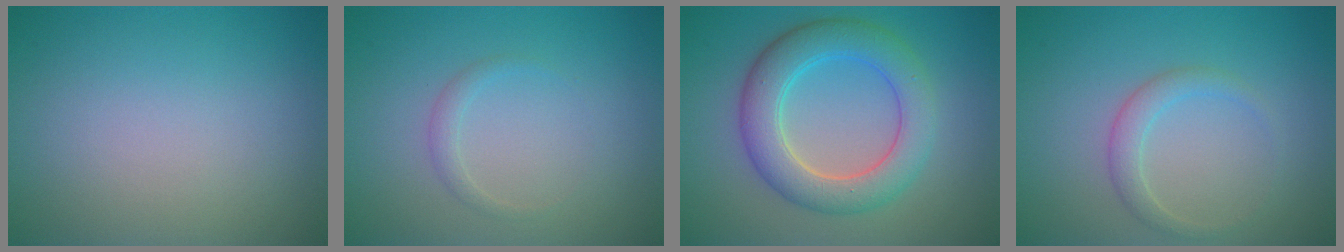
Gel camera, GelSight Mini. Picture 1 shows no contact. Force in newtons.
{"total": 1.0, "press": 1.0, "slide": 0.1}
{"total": 6.1, "press": 6.1, "slide": 0.3}
{"total": 1.9, "press": 1.9, "slide": 0.0}